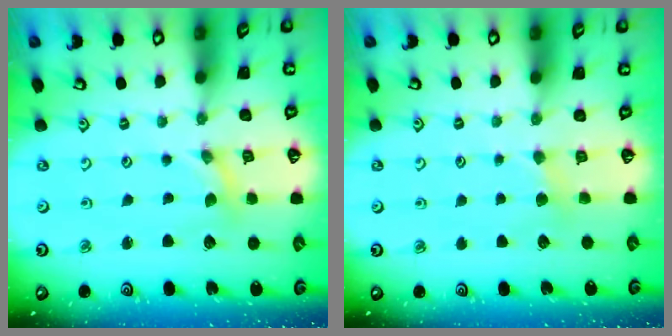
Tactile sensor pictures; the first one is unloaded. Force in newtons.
{"total": 3.0, "press": 3.0, "slide": 0.2}